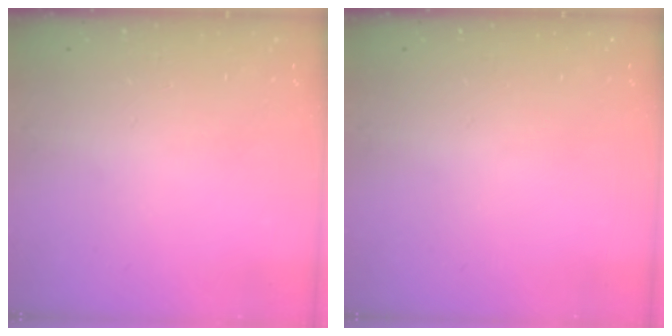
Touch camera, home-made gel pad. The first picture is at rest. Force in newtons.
{"total": 0.0}